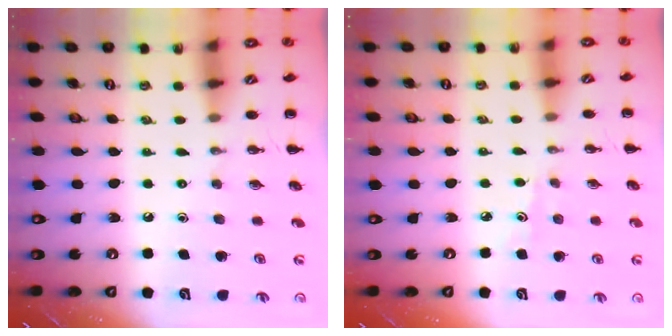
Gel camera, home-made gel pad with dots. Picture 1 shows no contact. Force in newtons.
{"total": 2.6, "press": 2.3, "slide": 1.1}